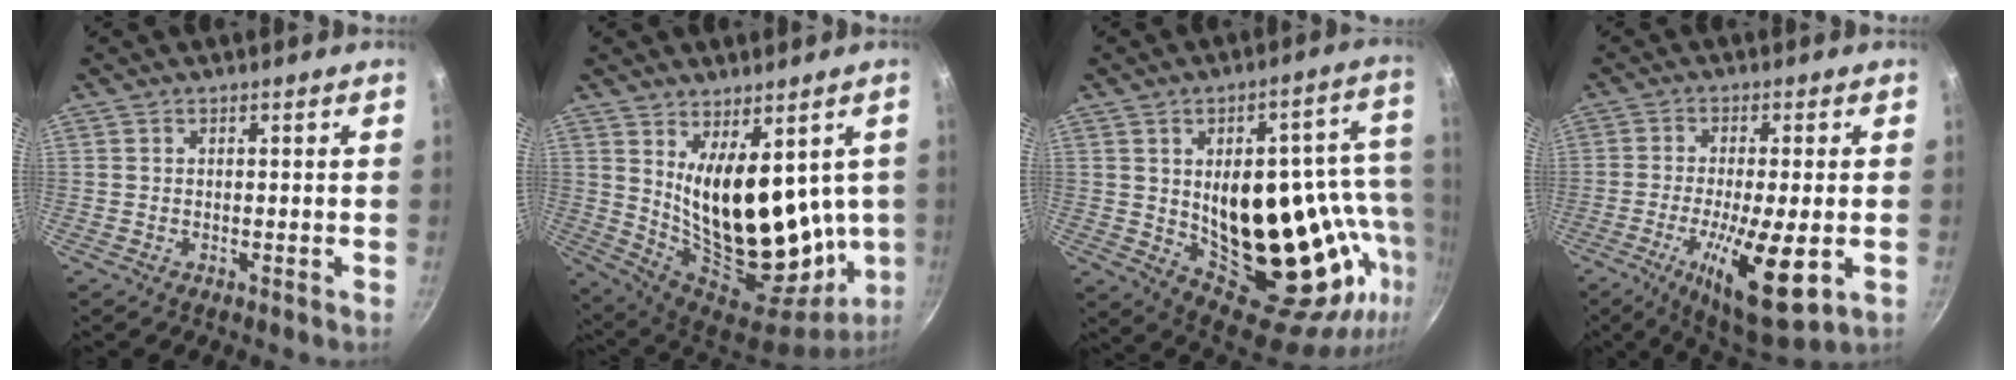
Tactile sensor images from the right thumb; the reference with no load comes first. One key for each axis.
{"total": 22.5, "fx": 4.5, "fy": 11.5, "fz": 18.8, "tx": -0.253, "ty": -0.076, "tz": 0.110}
{"total": 27.0, "fx": -1.7, "fy": 13.9, "fz": 23.1, "tx": -0.251, "ty": -0.006, "tz": 0.005}
{"total": 14.7, "fx": -4.3, "fy": 3.9, "fz": 13.6, "tx": -0.229, "ty": -0.004, "tz": -0.068}